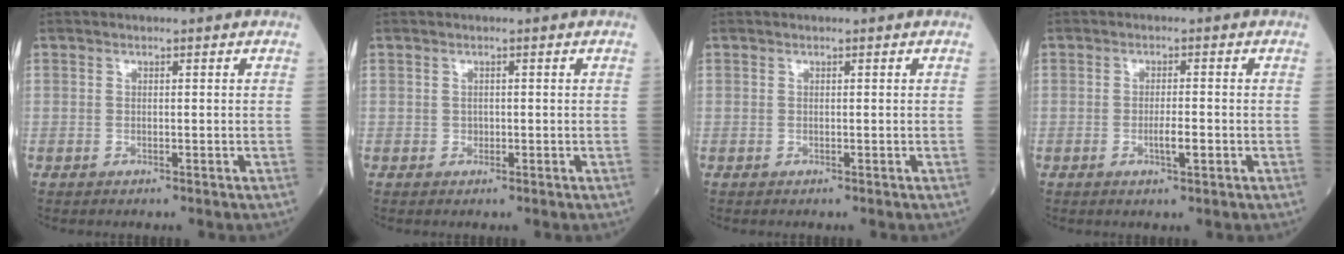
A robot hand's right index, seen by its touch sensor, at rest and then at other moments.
{"total": 0.6, "force": [-0.1, 0.5, 0.2], "torque": [0.000, 0.003, -0.003]}
{"total": 0.0}
{"total": 2.6, "force": [-0.8, 0.3, 2.4], "torque": [-0.043, 0.000, -0.012]}